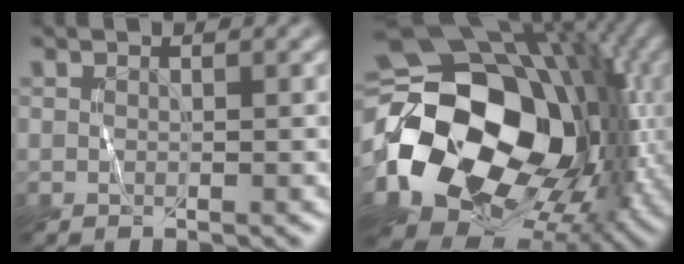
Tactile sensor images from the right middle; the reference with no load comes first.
{"total": 19.5, "force": [-1.6, 14.3, 13.2], "torque": [-0.251, -0.020, -0.014]}